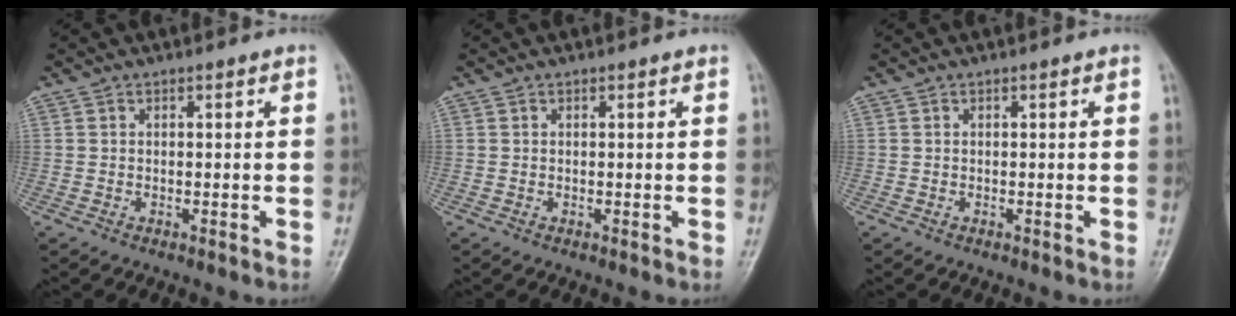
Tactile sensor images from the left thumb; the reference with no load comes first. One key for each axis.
{"total": 0.0}
{"total": 0.0}